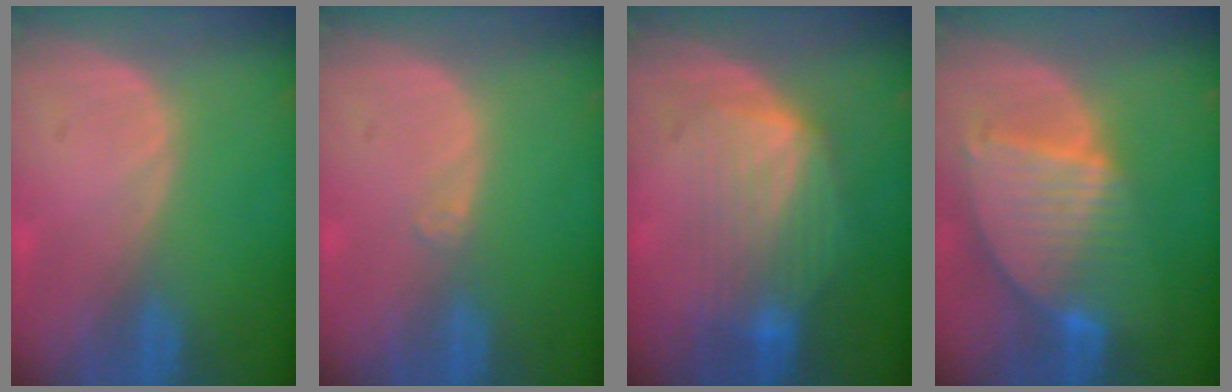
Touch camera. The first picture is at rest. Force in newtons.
{"total": 0.9, "press": 0.7, "slide": 0.6}
{"total": 7.4, "press": 7.3, "slide": 1.5}
{"total": 9.2, "press": 7.8, "slide": 4.8}